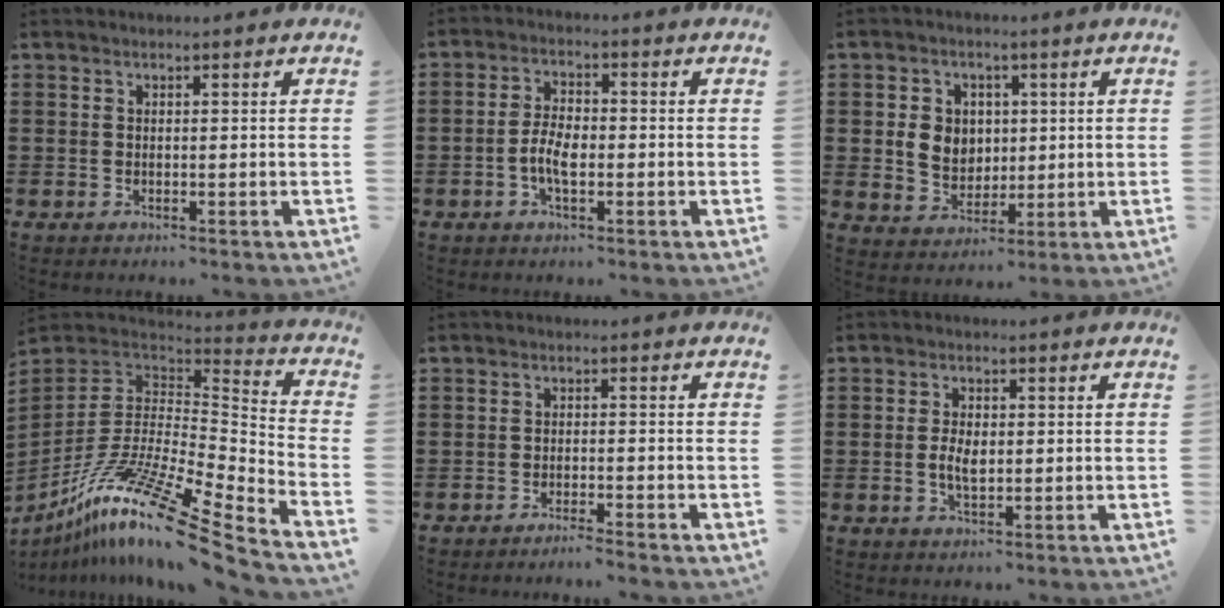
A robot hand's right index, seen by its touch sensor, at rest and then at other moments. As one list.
[{"total": 4.8, "force": [-1.4, 2.2, 4.0], "torque": [-0.098, -0.003, -0.032]}, {"total": 5.7, "force": [0.8, 5.1, 2.4], "torque": [-0.057, 0.014, 0.013]}, {"total": 16.4, "force": [-11.1, 2.2, 11.8], "torque": [-0.229, 0.020, -0.207]}, {"total": 1.8, "force": [-1.7, -0.3, 0.5], "torque": [-0.009, 0.002, -0.034]}, {"total": 3.6, "force": [-0.2, 1.8, 3.1], "torque": [-0.067, 0.001, -0.006]}]